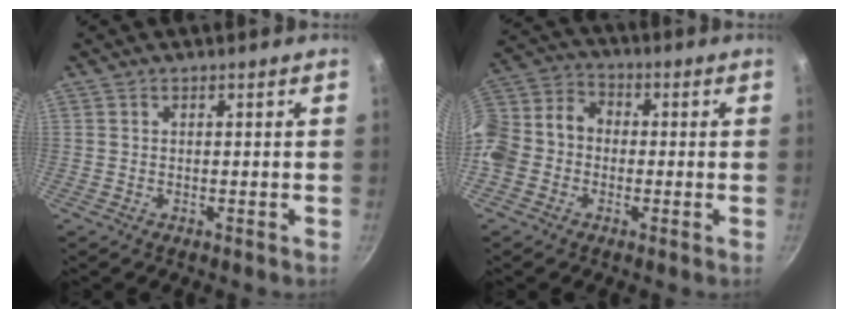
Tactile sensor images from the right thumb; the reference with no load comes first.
{"total": 13.9, "force": [-2.7, 11.5, 7.5], "torque": [-0.140, 0.050, -0.071]}